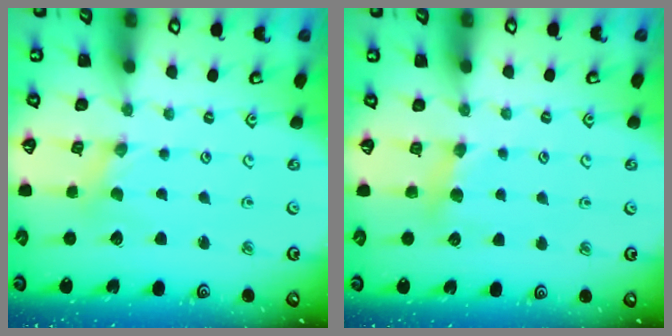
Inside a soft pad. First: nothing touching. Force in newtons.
{"total": 5.9, "press": 5.9, "slide": 0.9}